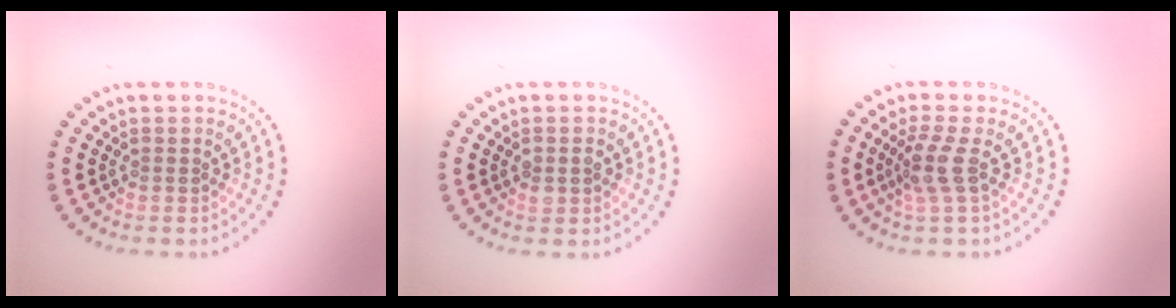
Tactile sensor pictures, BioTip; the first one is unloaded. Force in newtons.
{"total": 1.1, "press": 1.1, "slide": 0.0}
{"total": 2.4, "press": 1.9, "slide": 1.5}